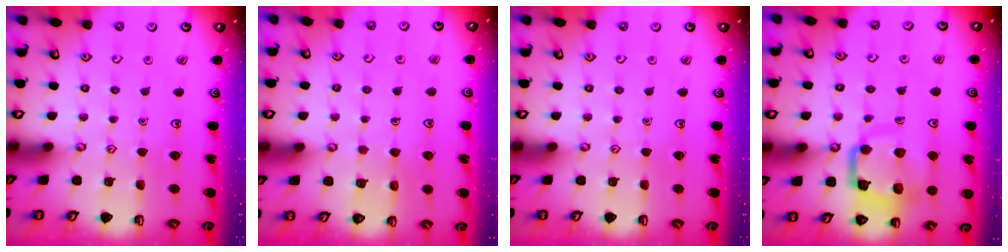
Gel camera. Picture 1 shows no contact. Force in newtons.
{"total": 4.7, "press": 4.6, "slide": 0.4}
{"total": 0.0}
{"total": 12.3, "press": 12.2, "slide": 1.4}